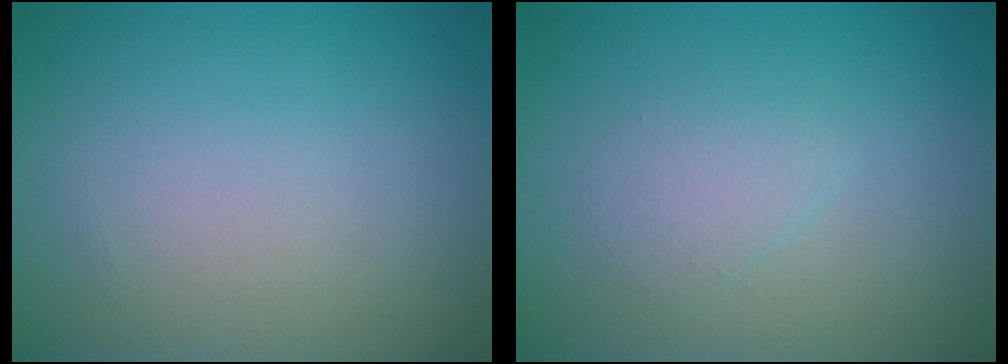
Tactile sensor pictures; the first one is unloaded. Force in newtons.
{"total": 1.6, "press": 1.6, "slide": 0.1}